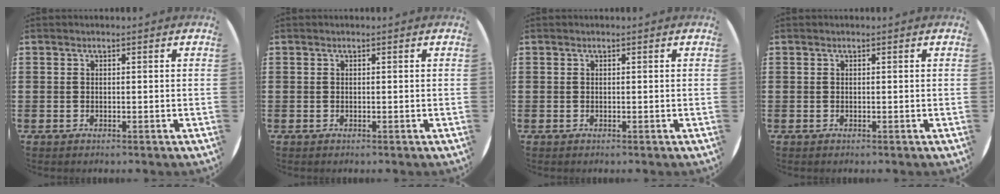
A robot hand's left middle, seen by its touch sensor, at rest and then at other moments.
{"total": 0.0}
{"total": 0.0}
{"total": 0.0}